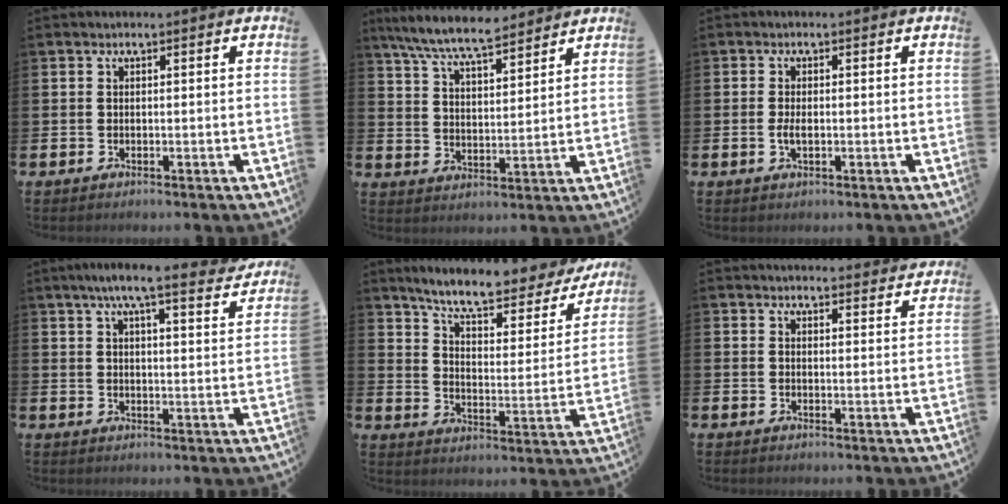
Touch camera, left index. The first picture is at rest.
{"total": 7.9, "force": [7.4, 1.0, 2.7], "torque": [-0.082, -0.032, 0.134]}
{"total": 2.0, "force": [-0.3, 0.9, 1.7], "torque": [-0.028, 0.000, -0.008]}
{"total": 7.6, "force": [6.6, 0.7, 3.6], "torque": [-0.069, -0.029, 0.113]}
{"total": 8.2, "force": [7.2, 1.5, 3.5], "torque": [-0.096, -0.046, 0.118]}
{"total": 3.4, "force": [3.4, 0.3, 0.0], "torque": [0.002, -0.023, 0.060]}